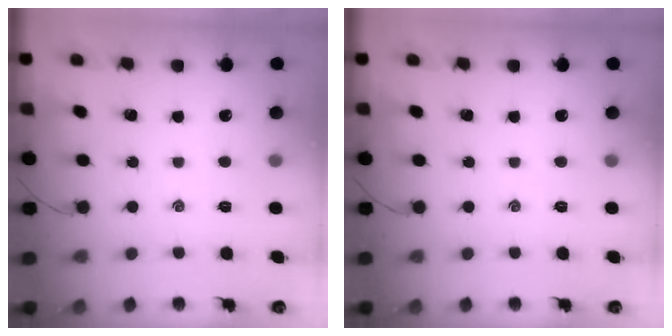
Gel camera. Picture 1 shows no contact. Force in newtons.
{"total": 0.0}